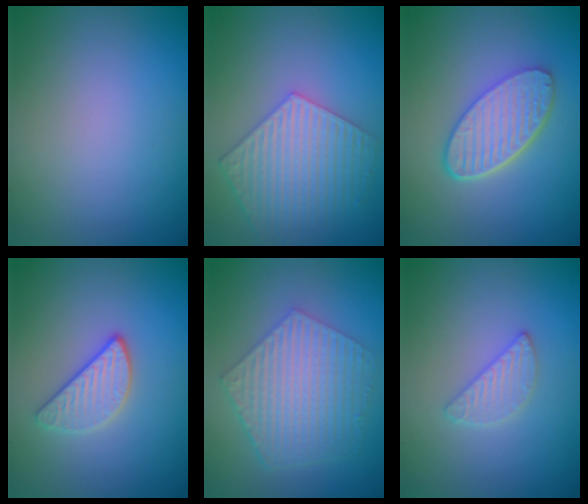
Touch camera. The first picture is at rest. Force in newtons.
{"total": 6.0, "press": 5.0, "slide": 3.2}
{"total": 5.7, "press": 4.4, "slide": 3.6}
{"total": 2.8, "press": 2.7, "slide": 0.9}
{"total": 6.2, "press": 4.5, "slide": 4.3}
{"total": 2.0, "press": 2.0, "slide": 0.2}